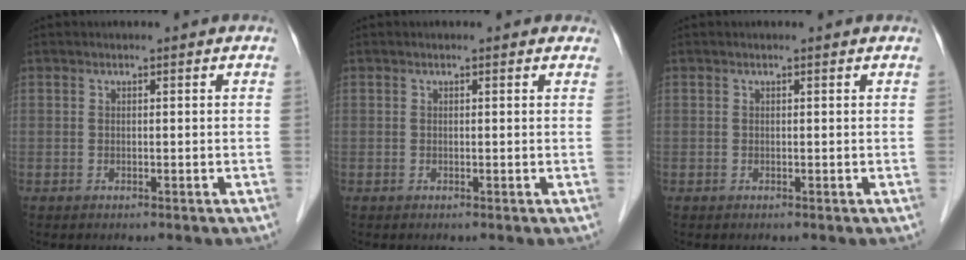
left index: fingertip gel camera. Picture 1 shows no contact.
{"total": 0.9, "force": [0.6, 0.5, 0.4], "torque": [-0.002, 0.007, 0.002]}
{"total": 0.0}